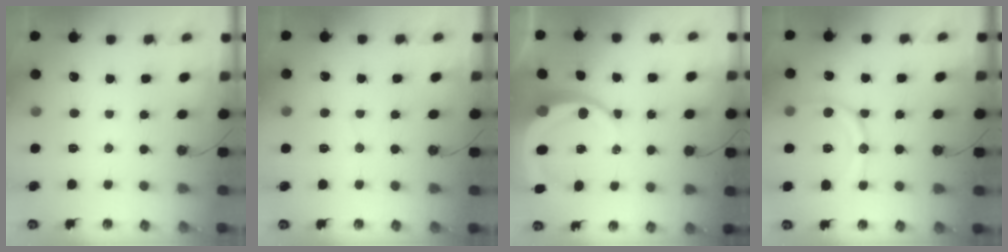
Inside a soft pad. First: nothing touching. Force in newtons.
{"total": 3.3, "press": 3.2, "slide": 0.4}
{"total": 10.0, "press": 9.9, "slide": 1.4}
{"total": 12.6, "press": 12.5, "slide": 1.4}